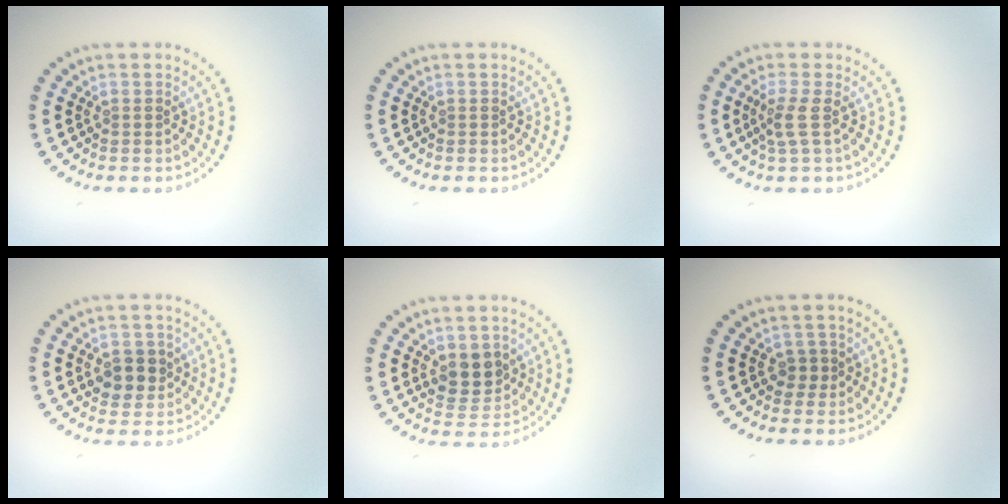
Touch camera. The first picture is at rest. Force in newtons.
{"total": 0.0}
{"total": 1.8, "press": 1.4, "slide": 1.2}
{"total": 2.9, "press": 2.8, "slide": 0.8}
{"total": 3.5, "press": 3.3, "slide": 1.0}
{"total": 1.2, "press": 1.0, "slide": 0.5}